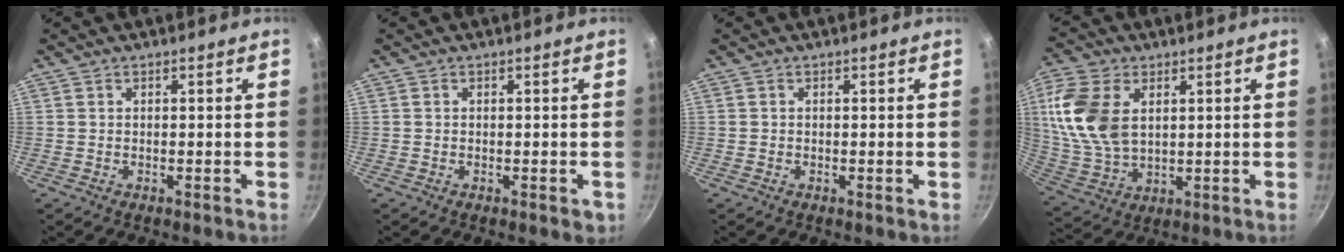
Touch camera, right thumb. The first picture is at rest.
{"total": 1.7, "force": [-0.5, 1.0, 1.3], "torque": [-0.014, 0.000, -0.006]}
{"total": 0.0}
{"total": 14.3, "force": [3.6, 9.1, 10.5], "torque": [-0.204, -0.010, 0.078]}